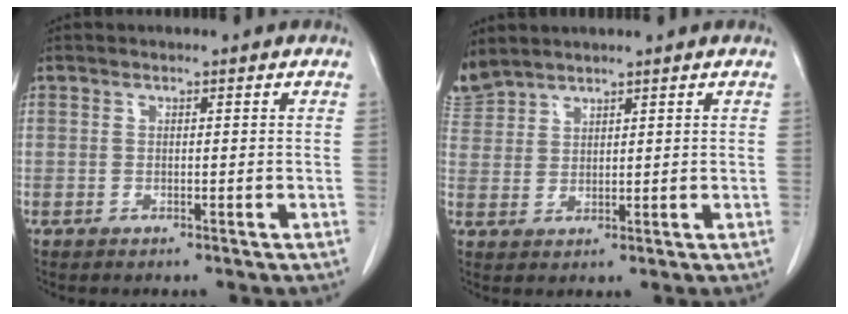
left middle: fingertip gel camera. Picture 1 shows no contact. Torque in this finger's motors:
{"motor_torque": [0.35, -1.20, 0.07, -0.07]}